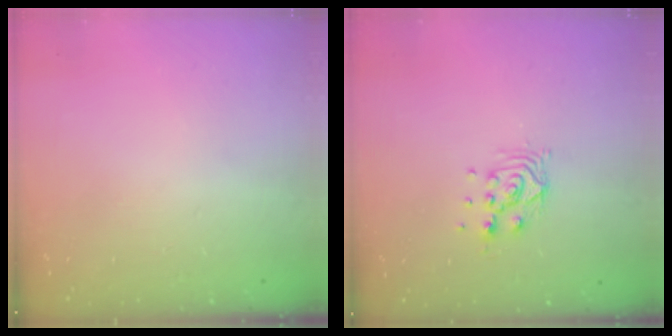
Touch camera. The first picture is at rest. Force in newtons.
{"total": 7.2, "press": 7.2, "slide": 0.6}